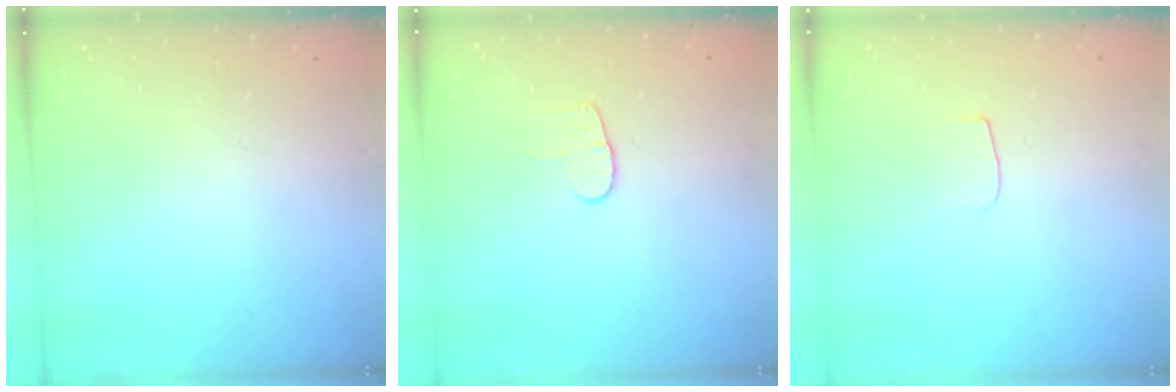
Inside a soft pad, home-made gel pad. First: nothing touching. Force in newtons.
{"total": 4.5, "press": 4.4, "slide": 0.5}
{"total": 3.0, "press": 3.0, "slide": 0.3}